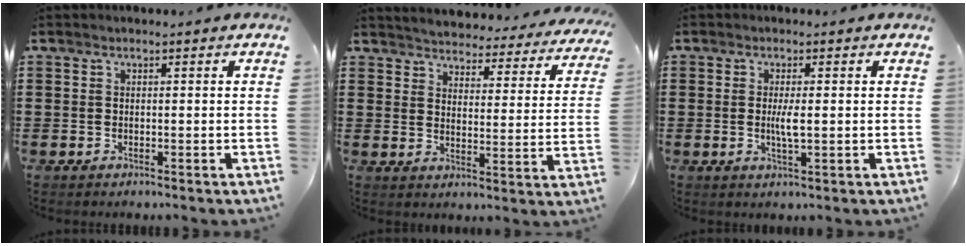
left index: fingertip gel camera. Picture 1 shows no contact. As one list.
[{"total": 3.6, "force": [3.6, -0.3, -0.1], "torque": [-0.023, -0.037, 0.056]}, {"total": 2.9, "force": [0.1, 0.5, 2.9], "torque": [-0.055, -0.003, 0.001]}]